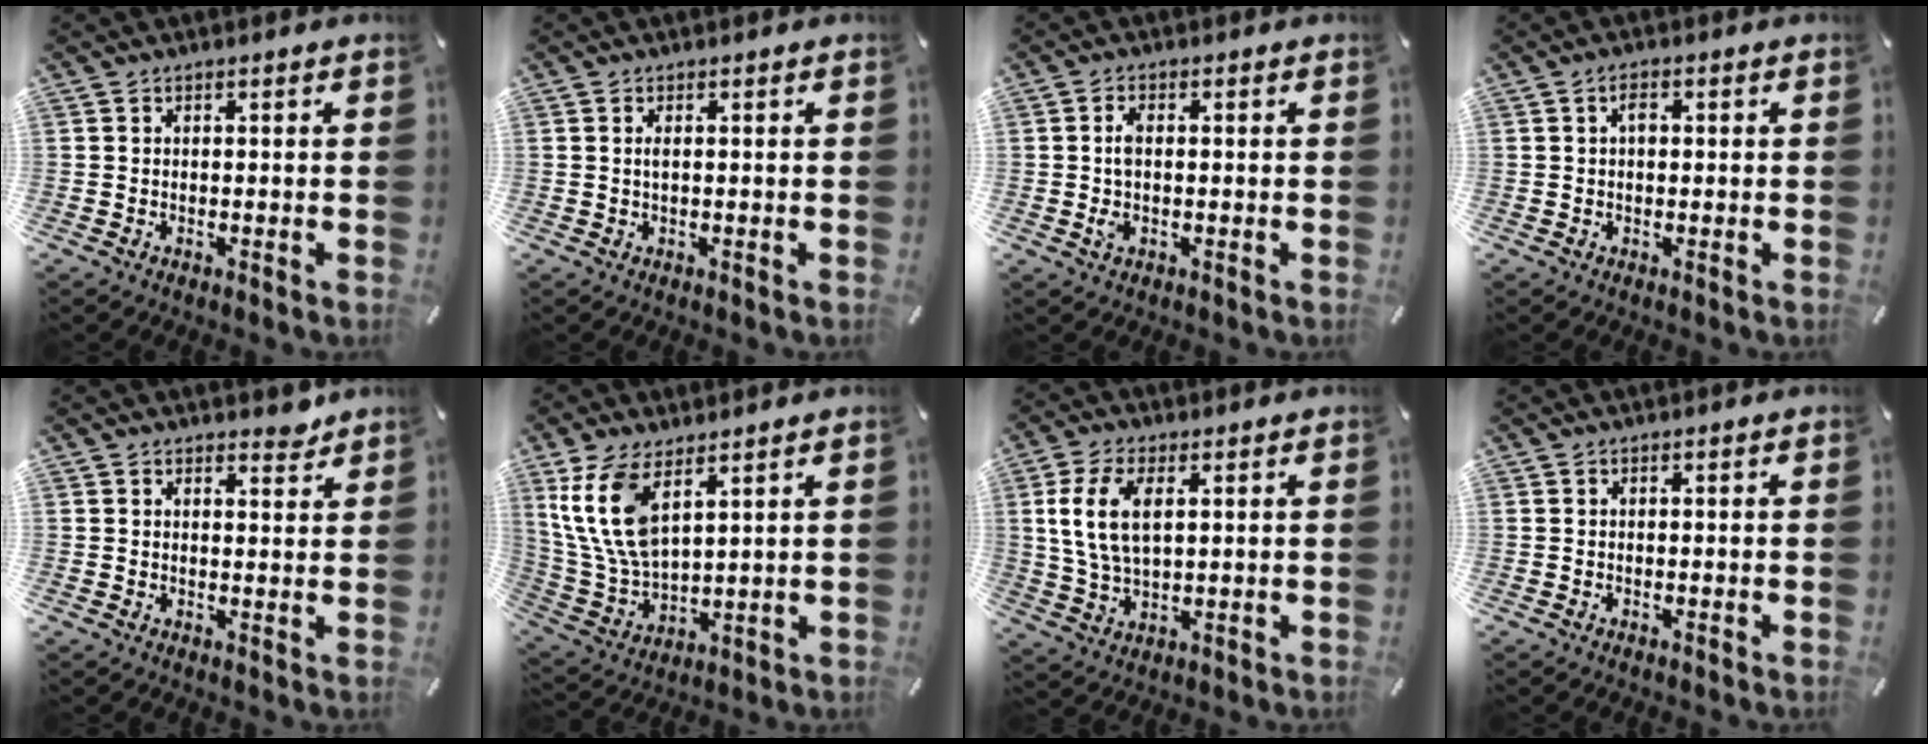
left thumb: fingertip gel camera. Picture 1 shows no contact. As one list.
[{"total": 1.1, "force": [0.3, 0.2, 1.0], "torque": [-0.020, 0.000, 0.004]}, {"total": 3.7, "force": [0.1, 2.1, 3.0], "torque": [-0.059, -0.001, -0.003]}, {"total": 2.2, "force": [0.4, 1.4, 1.7], "torque": [-0.027, 0.004, 0.004]}, {"total": 3.0, "force": [2.5, 1.6, 0.3], "torque": [0.014, -0.016, 0.044]}, {"total": 12.6, "force": [6.8, 6.1, 8.8], "torque": [-0.219, -0.033, 0.122]}, {"total": 9.6, "force": [2.8, 5.4, 7.5], "torque": [-0.177, -0.001, 0.047]}, {"total": 0.0}]